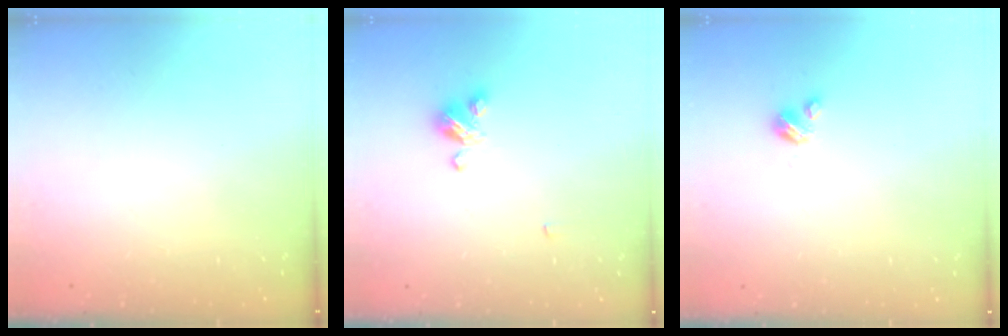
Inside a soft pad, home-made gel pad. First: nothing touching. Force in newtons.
{"total": 5.1, "press": 5.0, "slide": 0.5}
{"total": 2.7, "press": 2.7, "slide": 0.3}